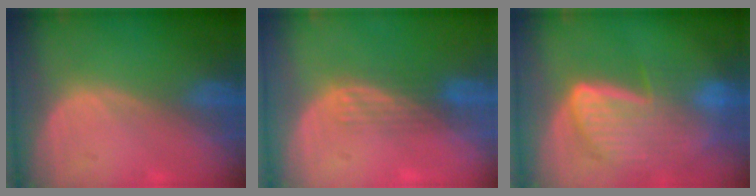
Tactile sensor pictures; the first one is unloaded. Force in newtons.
{"total": 2.9, "press": 2.7, "slide": 1.1}
{"total": 9.3, "press": 8.1, "slide": 4.6}